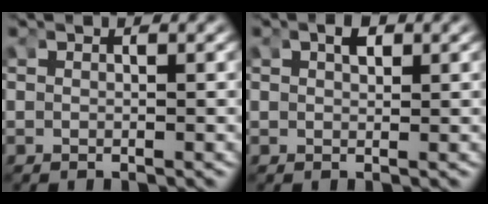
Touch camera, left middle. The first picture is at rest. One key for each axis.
{"total": 1.2, "fx": 0.7, "fy": 0.4, "fz": 0.8, "tx": -0.013, "ty": 0.001, "tz": 0.014}